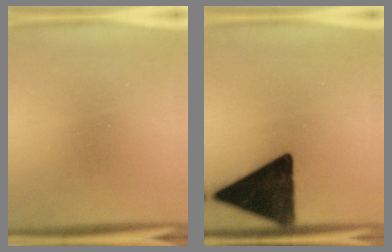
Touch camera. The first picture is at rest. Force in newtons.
{"total": 14.9}